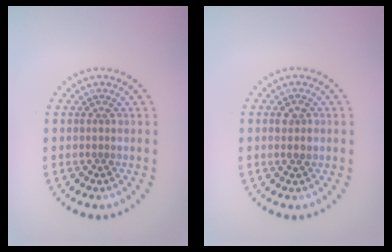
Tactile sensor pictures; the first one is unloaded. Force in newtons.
{"total": 1.4, "press": 1.4, "slide": 0.2}